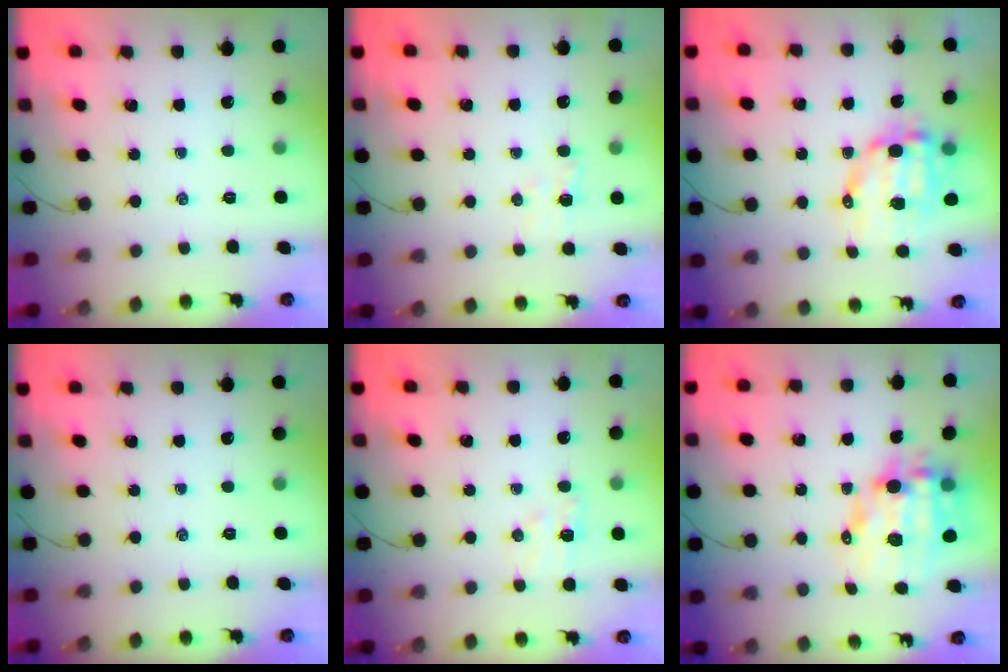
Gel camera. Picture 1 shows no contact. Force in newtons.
{"total": 3.3, "press": 3.1, "slide": 1.2}
{"total": 10.5, "press": 10.3, "slide": 2.2}
{"total": 0.0}
{"total": 6.5, "press": 6.4, "slide": 1.1}
{"total": 12.4, "press": 11.9, "slide": 3.5}